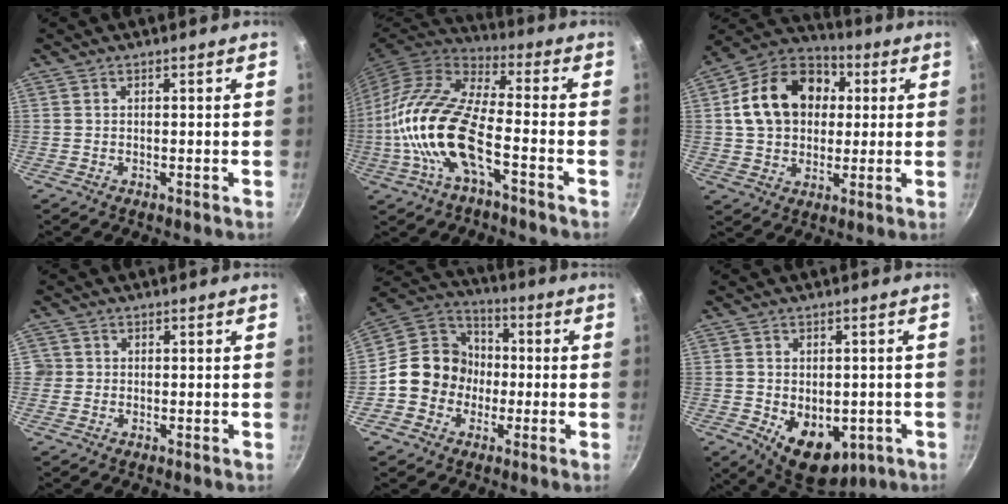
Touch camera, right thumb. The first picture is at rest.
{"total": 17.9, "force": [-5.5, 7.1, 15.5], "torque": [-0.305, 0.034, -0.121]}
{"total": 18.1, "force": [3.2, 14.0, 11.1], "torque": [-0.164, 0.027, 0.044]}
{"total": 1.8, "force": [-0.2, 1.7, 0.3], "torque": [0.007, 0.006, -0.005]}
{"total": 13.0, "force": [-2.2, 11.8, 5.1], "torque": [-0.040, 0.037, -0.057]}
{"total": 12.0, "force": [-3.4, 8.0, 8.3], "torque": [-0.082, -0.009, -0.029]}